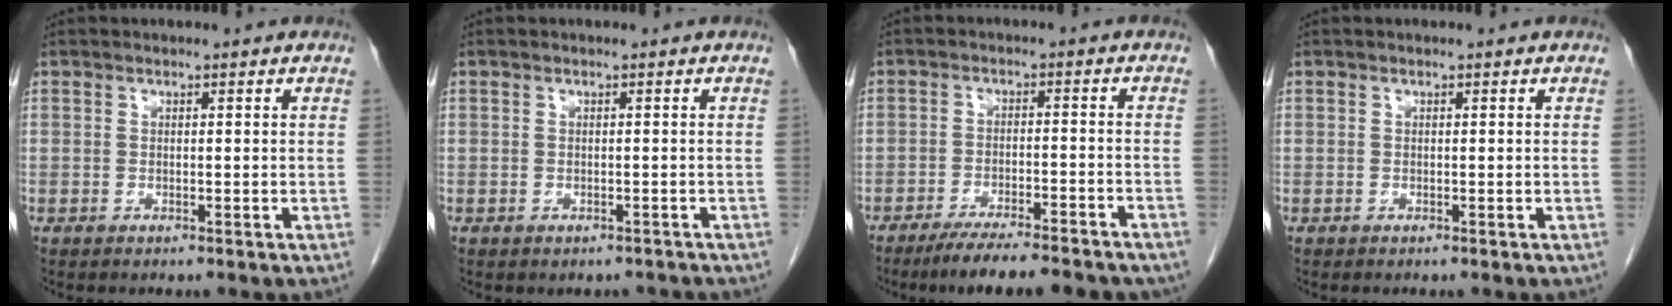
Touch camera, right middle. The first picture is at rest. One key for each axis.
{"total": 1.4, "fx": -1.1, "fy": 0.7, "fz": 0.2, "tx": -0.001, "ty": 0.001, "tz": -0.014}
{"total": 13.8, "fx": -11.7, "fy": 2.2, "fz": 6.9, "tx": -0.095, "ty": -0.009, "tz": -0.165}
{"total": 0.0}